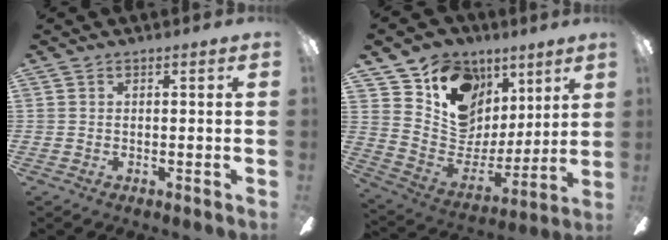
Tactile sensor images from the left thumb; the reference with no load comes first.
{"total": 15.2, "force": [7.4, 12.1, 5.5], "torque": [-0.094, -0.046, 0.144]}